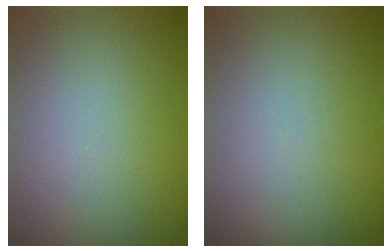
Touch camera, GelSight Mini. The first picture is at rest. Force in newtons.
{"total": 0.0}